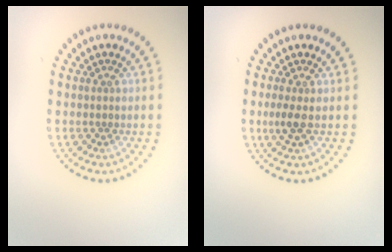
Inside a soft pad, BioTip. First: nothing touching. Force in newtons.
{"total": 1.2, "press": 1.1, "slide": 0.5}